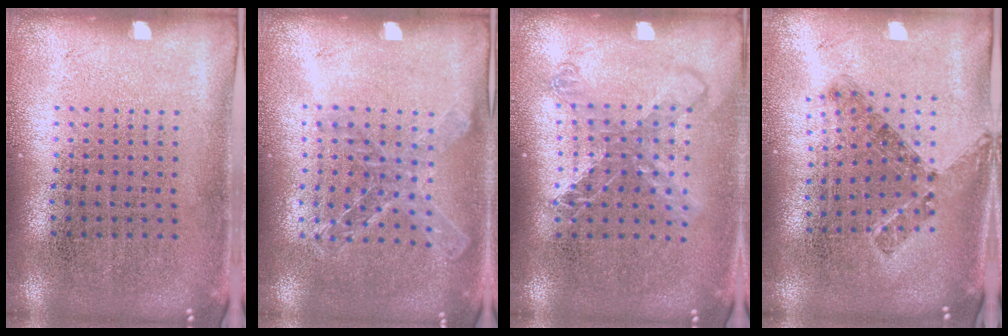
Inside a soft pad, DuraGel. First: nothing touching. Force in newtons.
{"total": 1.2, "press": 1.2, "slide": 0.1}
{"total": 1.5, "press": 1.3, "slide": 0.8}
{"total": 0.7, "press": 0.7, "slide": 0.2}